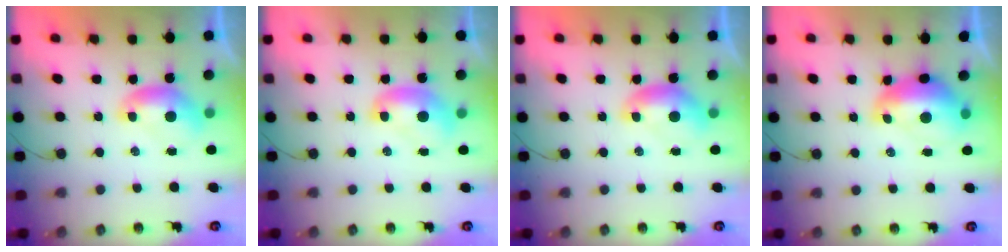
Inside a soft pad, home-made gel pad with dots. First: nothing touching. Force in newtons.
{"total": 1.9, "press": 1.9, "slide": 0.2}
{"total": 0.8, "press": 0.8, "slide": 0.2}
{"total": 3.1, "press": 3.0, "slide": 0.7}